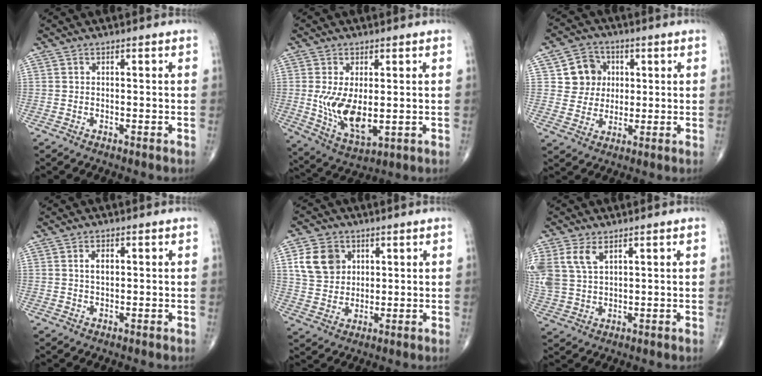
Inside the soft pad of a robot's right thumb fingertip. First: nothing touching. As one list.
[{"total": 10.6, "force": [-0.2, 5.2, 9.2], "torque": [-0.166, -0.024, 0.013]}, {"total": 8.4, "force": [2.0, 7.7, 2.6], "torque": [-0.003, 0.000, 0.033]}, {"total": 2.5, "force": [0.6, 1.5, 1.9], "torque": [-0.027, -0.001, 0.011]}, {"total": 9.6, "force": [3.2, 7.7, 4.6], "torque": [-0.062, -0.007, 0.065]}, {"total": 8.5, "force": [3.9, 5.1, 5.5], "torque": [-0.124, -0.001, 0.087]}]